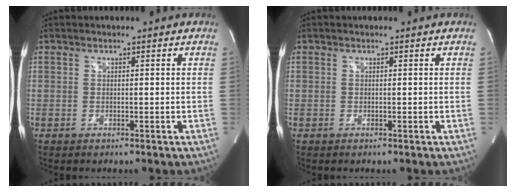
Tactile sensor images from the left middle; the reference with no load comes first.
{"total": 0.0}